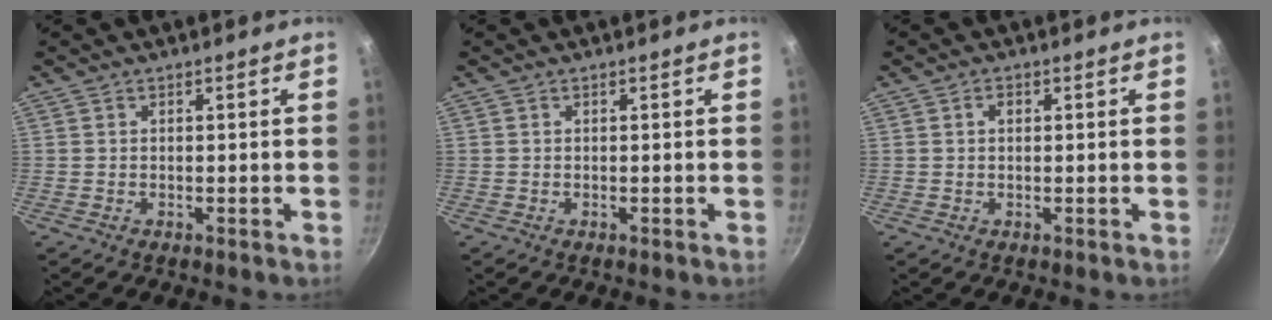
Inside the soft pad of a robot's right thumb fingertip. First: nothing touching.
{"total": 0.0}
{"total": 1.5, "force": [0.4, 1.1, 1.0], "torque": [-0.013, 0.004, 0.004]}